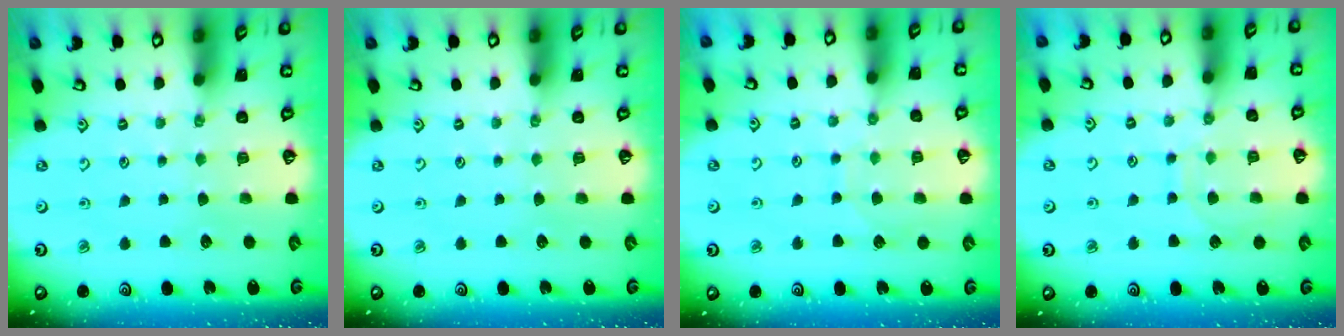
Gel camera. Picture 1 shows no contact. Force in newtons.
{"total": 0.0}
{"total": 6.6, "press": 6.6, "slide": 0.6}
{"total": 7.8, "press": 7.7, "slide": 0.6}